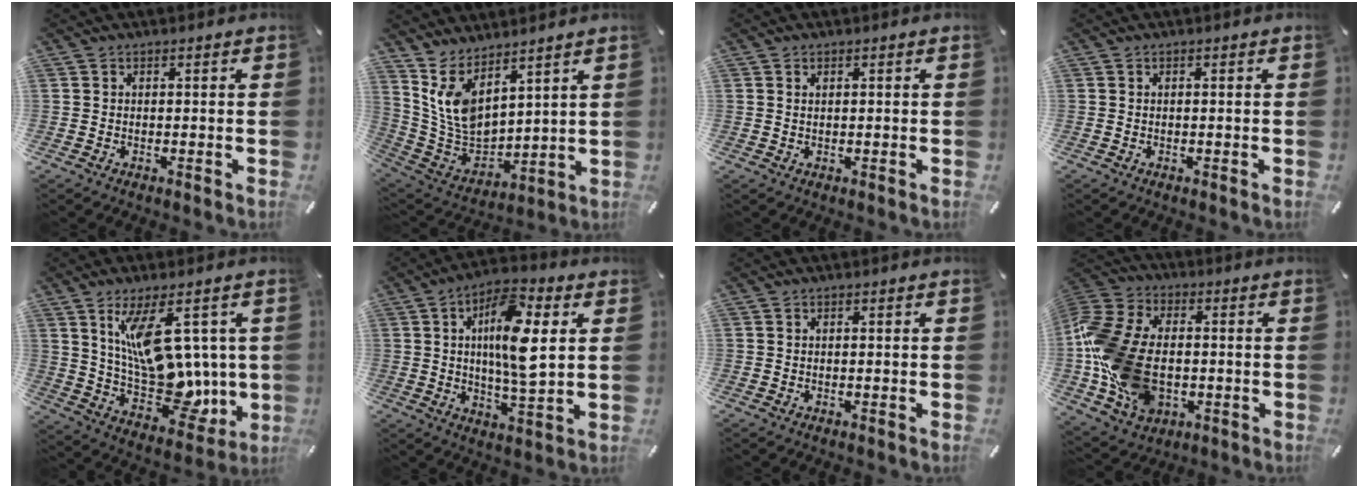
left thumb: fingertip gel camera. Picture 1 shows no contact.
{"total": 9.6, "force": [6.1, 5.6, 4.9], "torque": [-0.135, -0.051, 0.115]}
{"total": 0.7, "force": [0.3, 0.4, 0.5], "torque": [-0.011, 0.002, 0.004]}
{"total": 0.0}
{"total": 17.1, "force": [6.2, 8.9, 13.2], "torque": [-0.225, -0.048, 0.115]}
{"total": 13.9, "force": [3.2, 5.2, 12.5], "torque": [-0.222, -0.010, 0.047]}
{"total": 0.0}
{"total": 19.6, "force": [-2.4, 14.0, 13.4], "torque": [-0.296, 0.019, -0.037]}